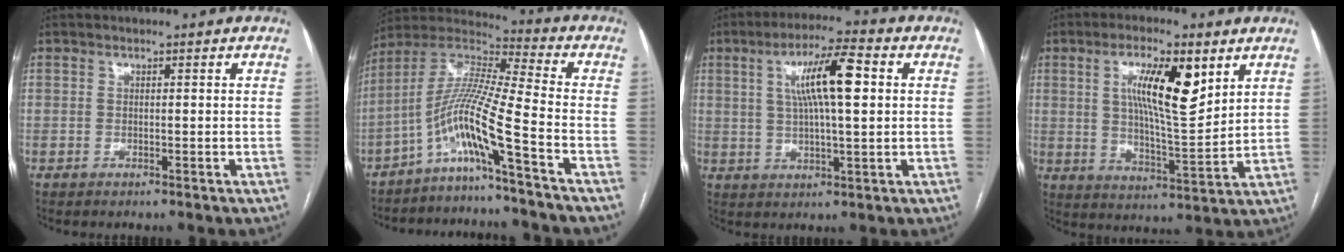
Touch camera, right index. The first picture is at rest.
{"total": 11.6, "force": [-6.1, -1.9, 9.6], "torque": [-0.203, 0.013, -0.121]}
{"total": 10.4, "force": [2.4, 1.4, 10.0], "torque": [-0.176, 0.016, 0.040]}
{"total": 11.6, "force": [4.7, 2.5, 10.4], "torque": [-0.180, 0.000, 0.081]}